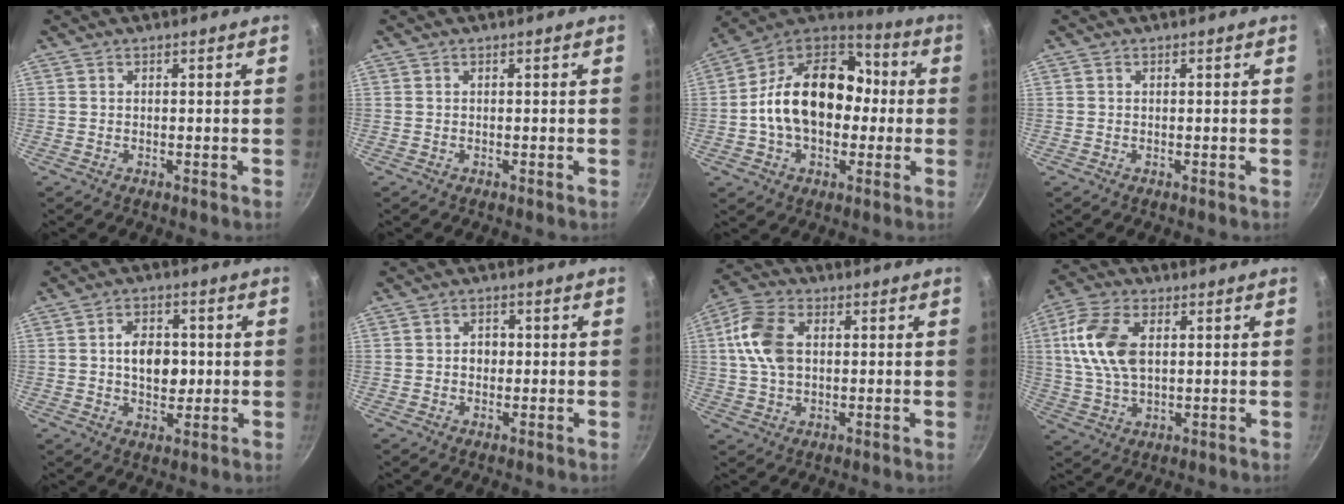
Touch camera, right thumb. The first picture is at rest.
{"total": 0.0}
{"total": 21.4, "force": [-0.5, 15.1, 15.1], "torque": [-0.224, 0.052, -0.020]}
{"total": 0.0}
{"total": 7.9, "force": [0.3, 5.3, 5.8], "torque": [-0.066, 0.003, 0.002]}
{"total": 2.9, "force": [0.0, 2.4, 1.6], "torque": [-0.009, 0.005, -0.003]}
{"total": 10.7, "force": [1.6, 7.0, 7.9], "torque": [-0.148, 0.014, 0.021]}
{"total": 12.5, "force": [2.4, 7.4, 9.8], "torque": [-0.183, 0.004, 0.042]}